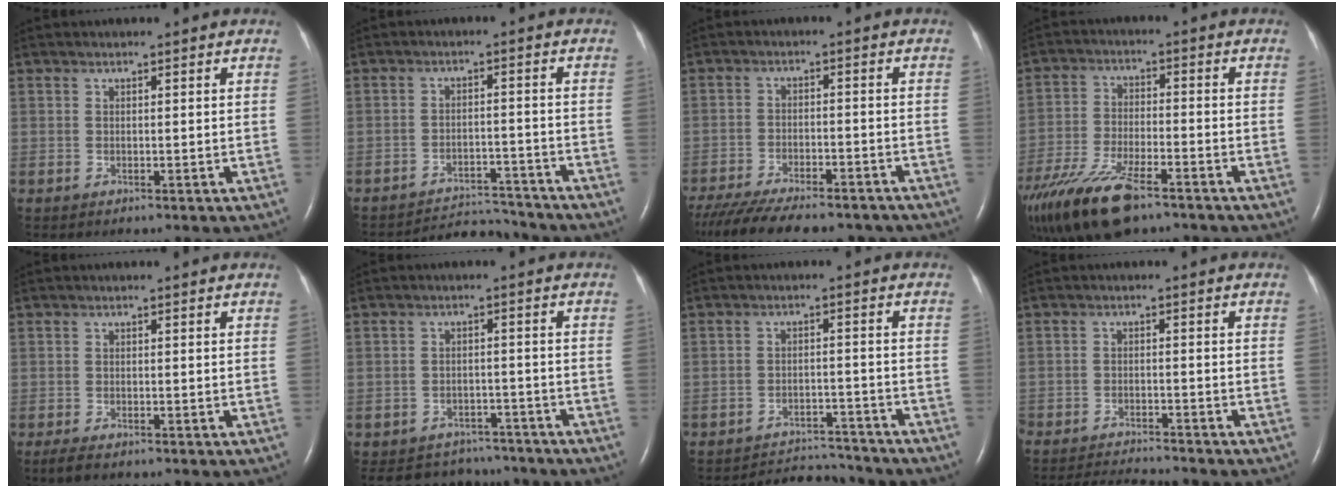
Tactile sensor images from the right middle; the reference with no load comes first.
{"total": 6.9, "force": [-6.8, 0.4, -1.0], "torque": [0.009, 0.003, -0.108]}
{"total": 19.3, "force": [-16.4, 5.1, 8.8], "torque": [-0.186, -0.024, -0.233]}
{"total": 17.1, "force": [-12.1, 5.4, 10.8], "torque": [-0.251, -0.035, -0.215]}
{"total": 2.0, "force": [-1.5, 0.5, 1.3], "torque": [-0.029, -0.006, -0.025]}
{"total": 10.5, "force": [-9.5, 4.2, 1.2], "torque": [-0.025, 0.014, -0.121]}
{"total": 7.5, "force": [-7.4, 0.8, -0.6], "torque": [0.005, 0.005, -0.113]}
{"total": 9.0, "force": [-8.7, 0.0, 2.3], "torque": [-0.033, -0.014, -0.139]}